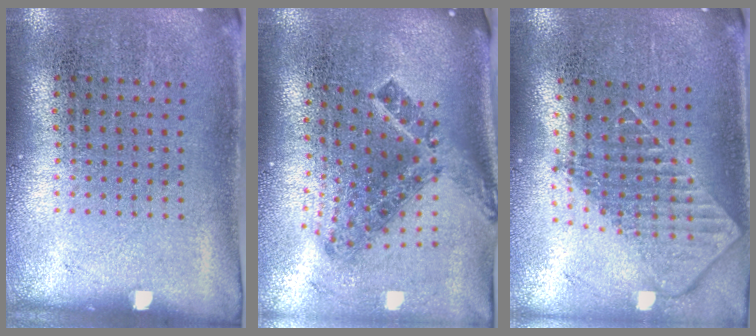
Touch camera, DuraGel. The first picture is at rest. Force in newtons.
{"total": 2.1, "press": 1.3, "slide": 1.6}
{"total": 1.9, "press": 1.5, "slide": 1.2}